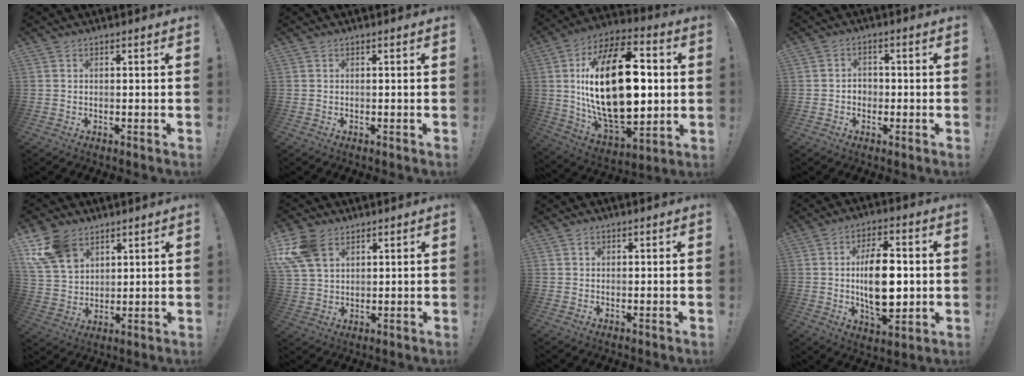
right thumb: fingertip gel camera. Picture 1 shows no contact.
{"total": 0.0}
{"total": 32.7, "force": [2.8, 17.3, 27.6], "torque": [-0.519, -0.012, 0.047]}
{"total": 2.9, "force": [-1.1, 2.3, 1.3], "torque": [-0.015, 0.000, -0.021]}
{"total": 13.7, "force": [7.9, 9.3, 6.3], "torque": [-0.118, -0.038, 0.156]}
{"total": 12.4, "force": [5.7, 8.4, 7.0], "torque": [-0.142, -0.018, 0.115]}
{"total": 0.8, "force": [0.3, 0.7, 0.2], "torque": [0.010, -0.003, 0.002]}
{"total": 16.3, "force": [0.0, 8.5, 13.9], "torque": [-0.240, -0.004, -0.006]}